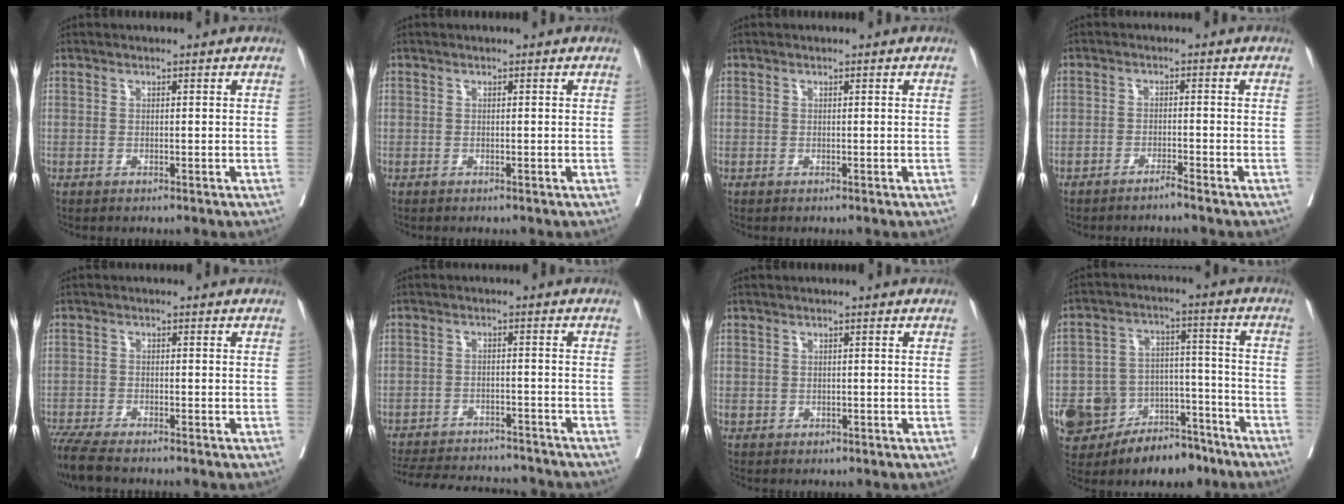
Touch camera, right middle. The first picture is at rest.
{"total": 0.0}
{"total": 0.0}
{"total": 1.8, "force": [-1.6, -0.2, 0.8], "torque": [-0.013, 0.001, -0.031]}
{"total": 6.7, "force": [-5.7, 1.0, 3.4], "torque": [-0.066, -0.020, -0.101]}
{"total": 17.9, "force": [-16.4, 4.2, 5.8], "torque": [-0.144, -0.012, -0.225]}
{"total": 1.1, "force": [-0.2, 1.0, 0.4], "torque": [-0.008, 0.001, 0.002]}
{"total": 15.6, "force": [-10.7, 9.5, 6.2], "torque": [-0.096, 0.047, -0.159]}